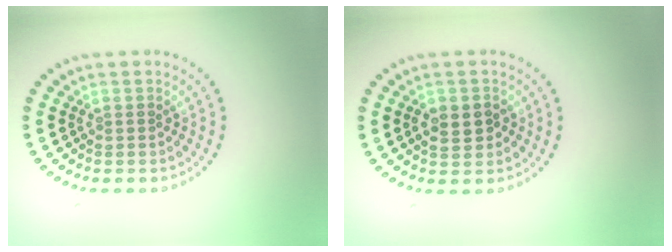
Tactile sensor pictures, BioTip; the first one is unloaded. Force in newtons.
{"total": 2.3, "press": 2.3, "slide": 0.3}